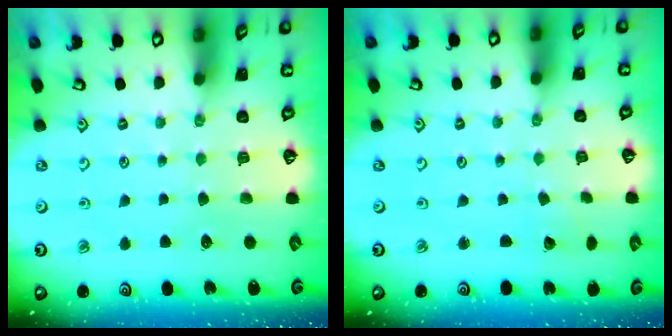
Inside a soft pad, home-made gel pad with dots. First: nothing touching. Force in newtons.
{"total": 0.9, "press": 0.9, "slide": 0.1}